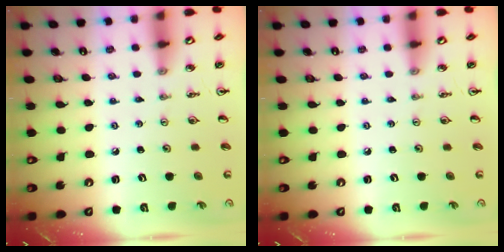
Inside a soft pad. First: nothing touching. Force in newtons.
{"total": 0.0}